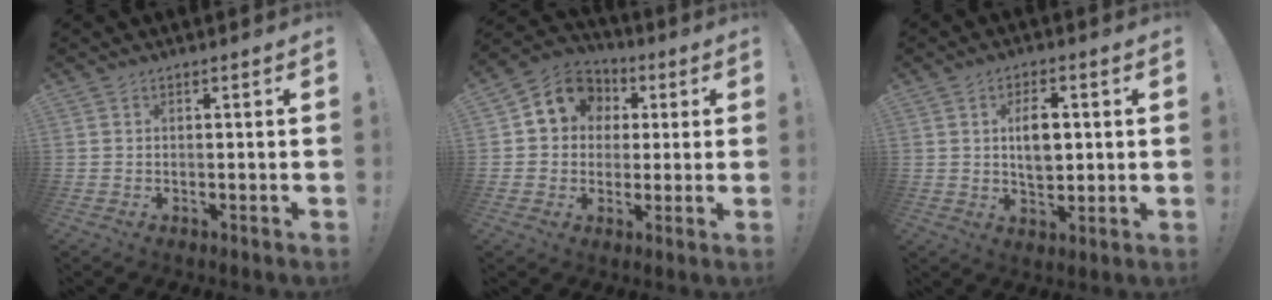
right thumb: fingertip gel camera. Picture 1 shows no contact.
{"total": 10.8, "force": [2.6, 9.4, 4.6], "torque": [-0.058, -0.006, 0.055]}
{"total": 8.1, "force": [1.3, 5.1, 6.1], "torque": [-0.087, 0.000, 0.017]}